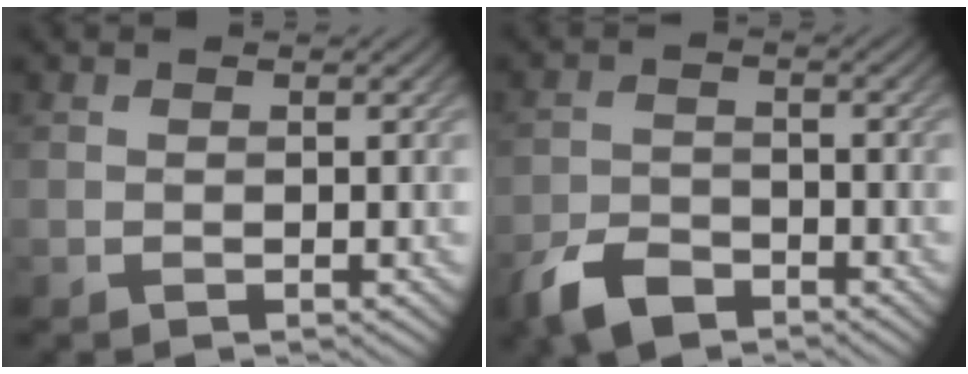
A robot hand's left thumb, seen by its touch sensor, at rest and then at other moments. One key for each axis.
{"total": 5.5, "fx": -4.1, "fy": 2.6, "fz": 2.7, "tx": -0.057, "ty": -0.005, "tz": -0.086}